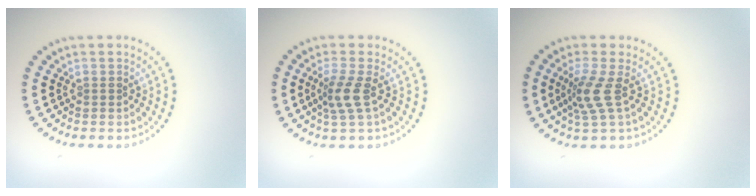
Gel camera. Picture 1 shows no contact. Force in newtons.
{"total": 2.5, "press": 1.9, "slide": 1.7}
{"total": 2.8, "press": 2.0, "slide": 2.0}